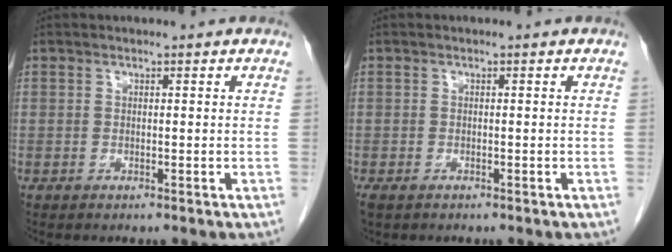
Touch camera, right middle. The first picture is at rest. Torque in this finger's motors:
{"motor_torque": [1.16, -0.97, 0.02, 0.01]}